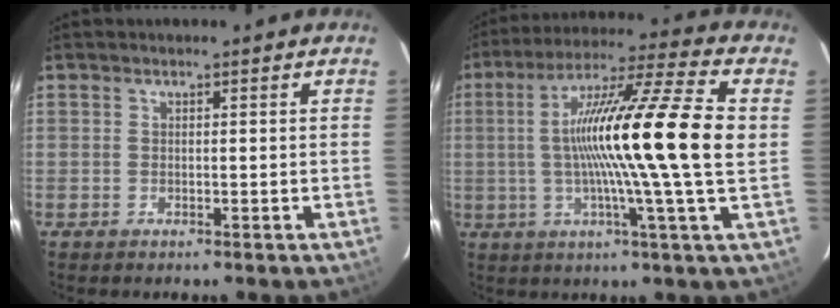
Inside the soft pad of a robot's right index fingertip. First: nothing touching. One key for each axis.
{"total": 21.1, "fx": 0.8, "fy": -0.9, "fz": 21.1, "tx": -0.357, "ty": 0.003, "tz": -0.006}